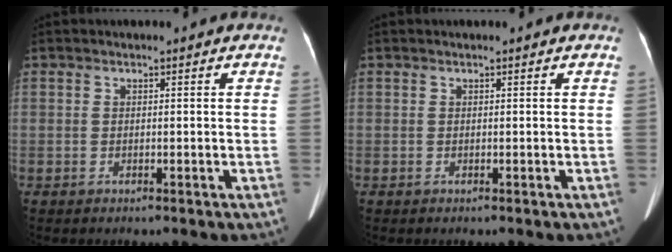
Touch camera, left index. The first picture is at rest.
{"total": 0.0}